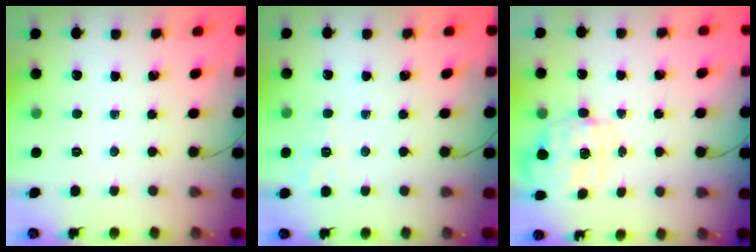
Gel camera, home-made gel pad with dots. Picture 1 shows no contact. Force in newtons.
{"total": 1.8, "press": 0.2, "slide": 1.8}
{"total": 2.7, "press": 2.6, "slide": 0.8}